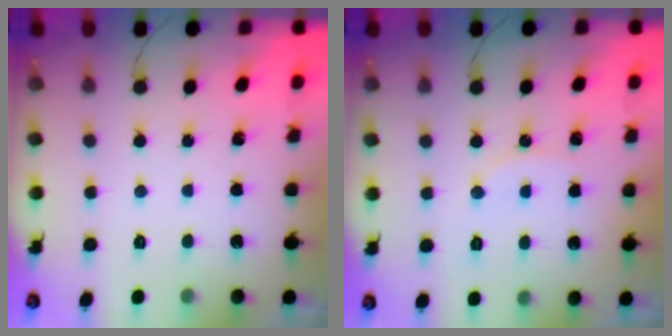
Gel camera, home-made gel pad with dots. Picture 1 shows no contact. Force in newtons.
{"total": 5.7, "press": 5.7, "slide": 0.4}